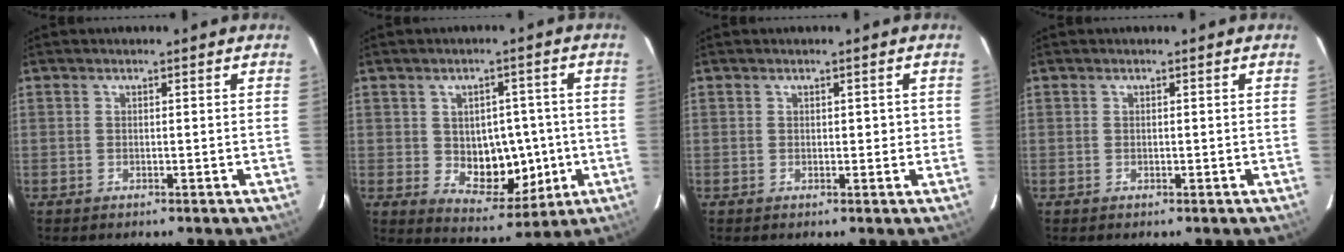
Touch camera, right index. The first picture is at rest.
{"total": 9.4, "force": [-0.7, 6.0, 7.2], "torque": [-0.094, 0.008, 0.004]}
{"total": 1.7, "force": [0.3, 1.1, 1.3], "torque": [-0.013, 0.007, 0.004]}
{"total": 0.0}